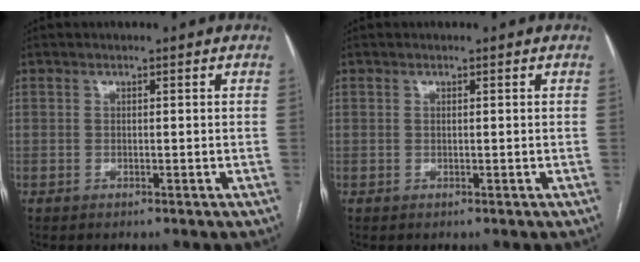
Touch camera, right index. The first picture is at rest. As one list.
[{"total": 0.0}]